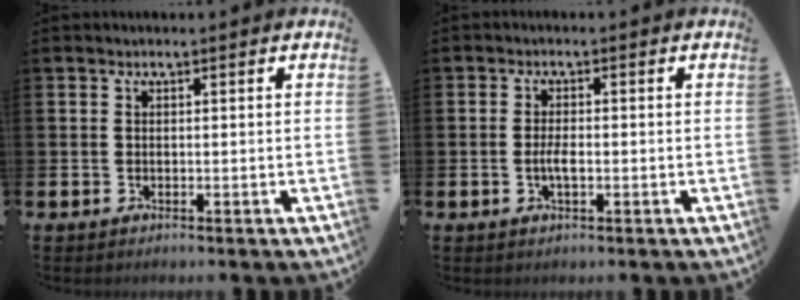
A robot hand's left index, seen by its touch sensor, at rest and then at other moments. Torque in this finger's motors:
{"motor_torque": [0.59, 0.31, 0.09, 0.07]}